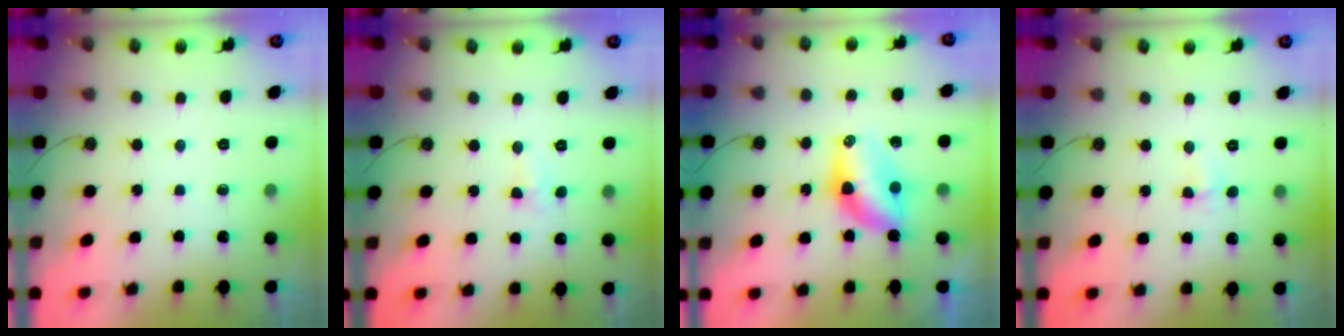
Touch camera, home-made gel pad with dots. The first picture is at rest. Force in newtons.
{"total": 2.4, "press": 2.3, "slide": 0.4}
{"total": 6.9, "press": 6.9, "slide": 0.4}
{"total": 2.7, "press": 2.0, "slide": 1.8}